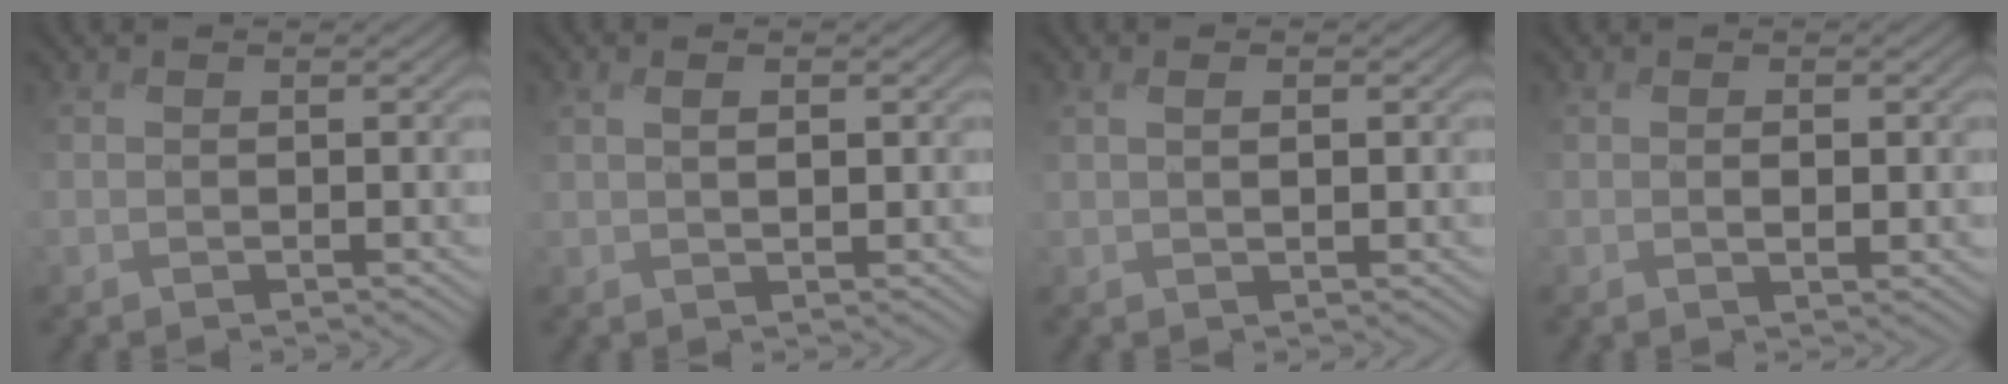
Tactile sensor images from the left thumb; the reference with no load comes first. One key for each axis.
{"total": 1.9, "fx": 0.4, "fy": 0.6, "fz": 1.8, "tx": -0.028, "ty": -0.004, "tz": 0.011}
{"total": 1.5, "fx": 0.3, "fy": 0.4, "fz": 1.5, "tx": -0.023, "ty": -0.001, "tz": 0.009}
{"total": 1.6, "fx": -0.2, "fy": 0.4, "fz": 1.5, "tx": -0.027, "ty": -0.003, "tz": -0.003}